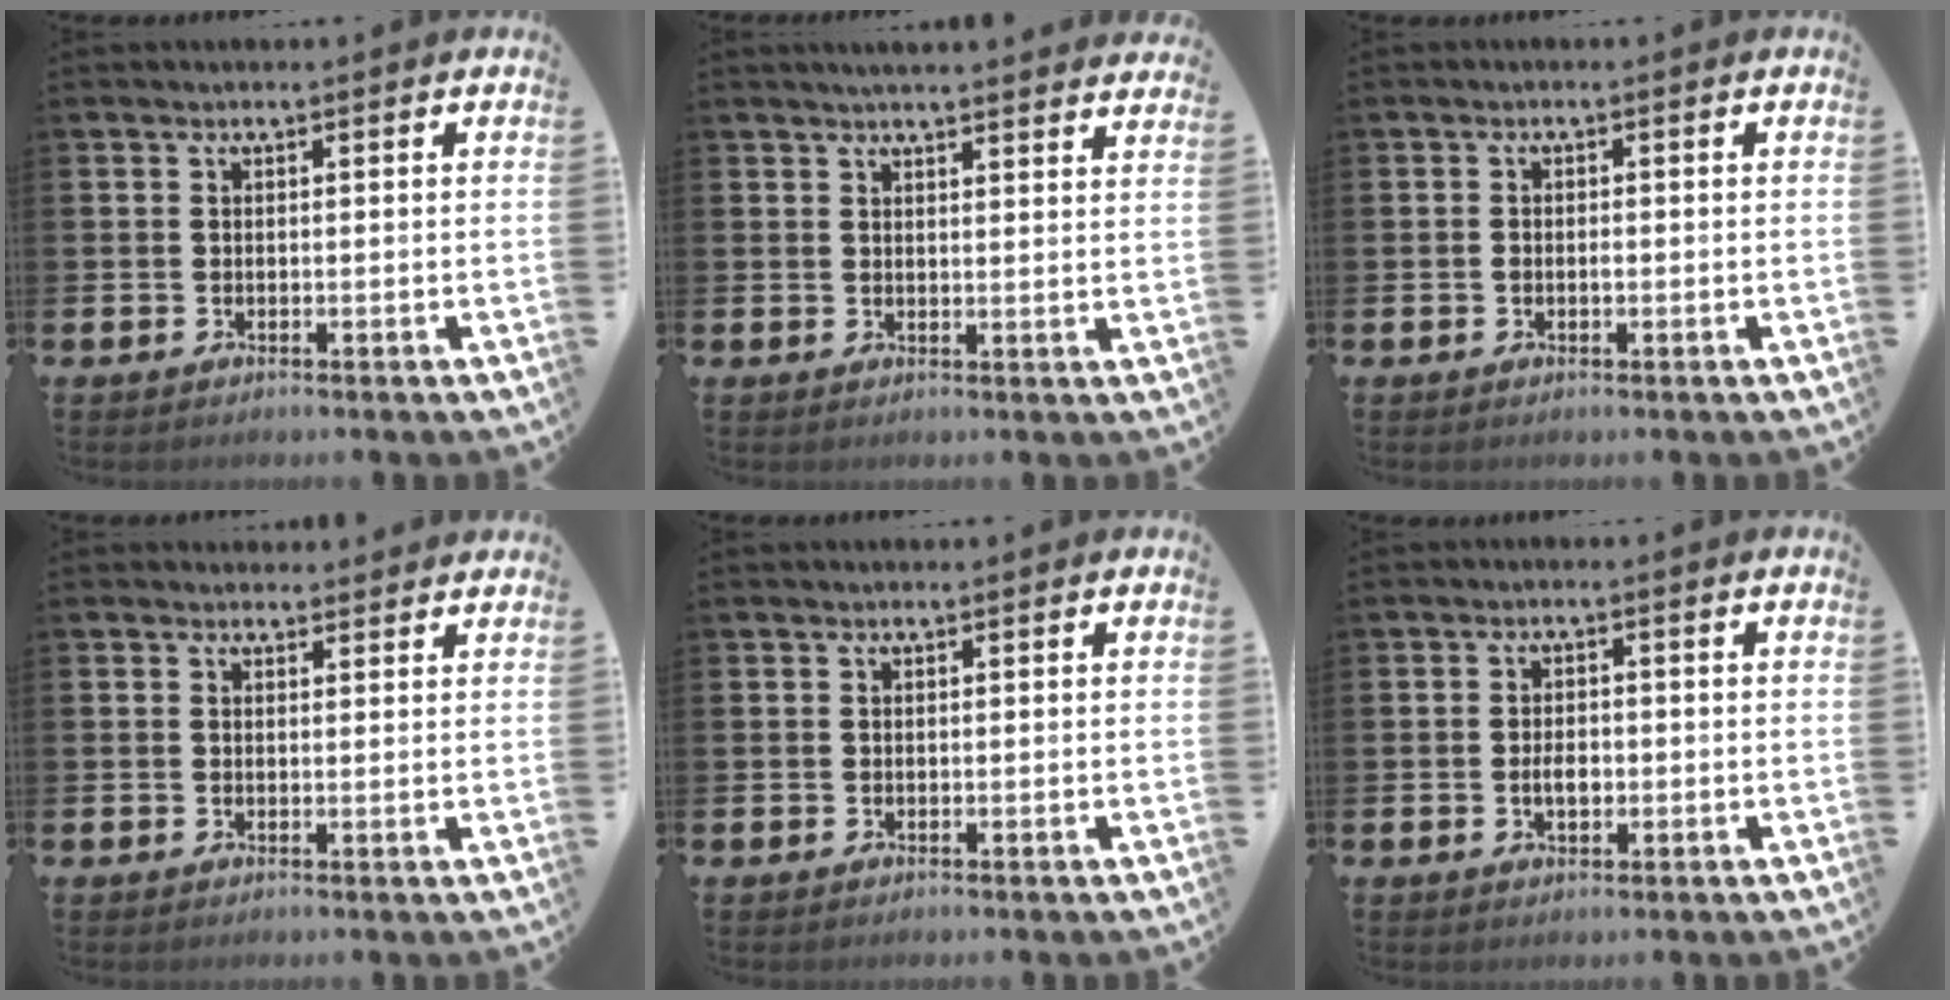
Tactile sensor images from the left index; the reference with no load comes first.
{"total": 3.4, "force": [3.4, -0.4, 0.2], "torque": [-0.007, -0.017, 0.060]}
{"total": 1.0, "force": [-0.2, 0.6, 0.7], "torque": [-0.008, 0.000, -0.007]}
{"total": 1.6, "force": [1.5, 0.6, 0.0], "torque": [0.010, -0.004, 0.026]}
{"total": 0.0}
{"total": 2.6, "force": [-0.4, 1.5, 2.1], "torque": [-0.025, -0.002, -0.011]}